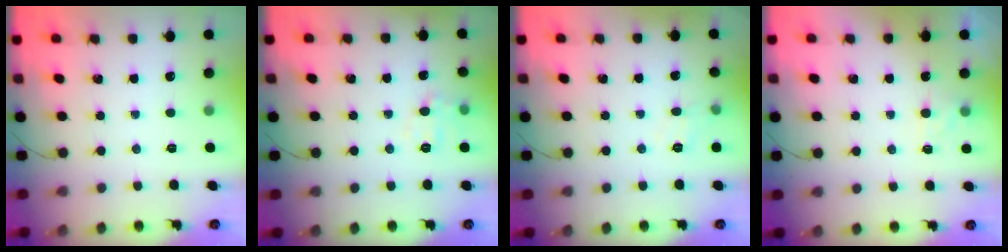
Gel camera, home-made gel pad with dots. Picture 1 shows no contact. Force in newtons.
{"total": 5.8, "press": 5.7, "slide": 1.1}
{"total": 4.1, "press": 3.8, "slide": 1.6}
{"total": 3.7, "press": 3.5, "slide": 1.2}